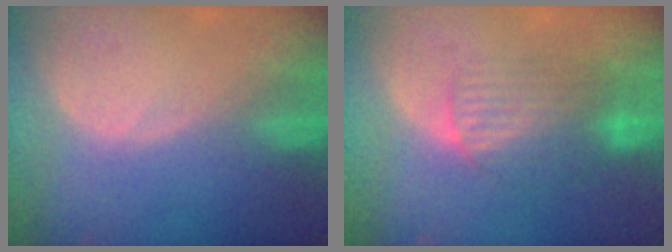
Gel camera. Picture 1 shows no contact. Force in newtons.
{"total": 6.5, "press": 6.4, "slide": 1.0}